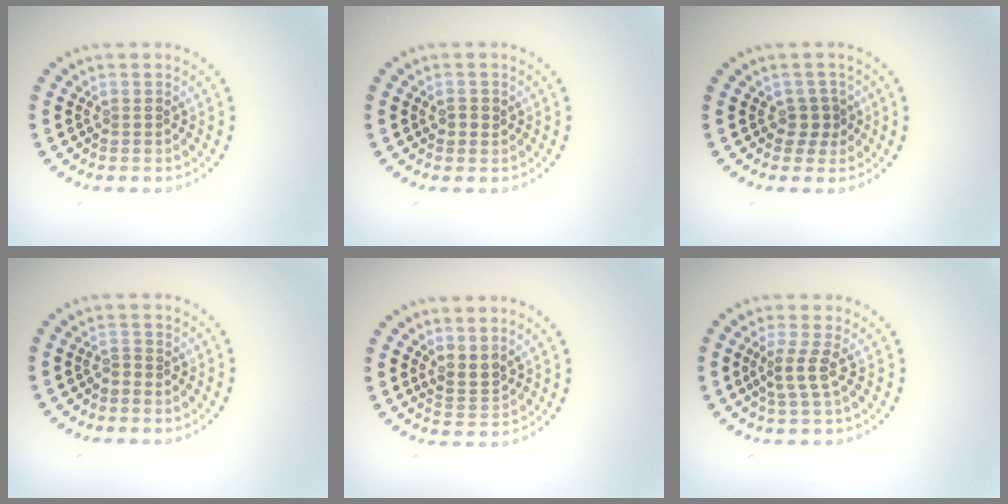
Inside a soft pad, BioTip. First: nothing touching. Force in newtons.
{"total": 1.1, "press": 1.1, "slide": 0.4}
{"total": 1.8, "press": 1.4, "slide": 1.1}
{"total": 0.5, "press": 0.2, "slide": 0.5}
{"total": 2.0, "press": 1.5, "slide": 1.4}
{"total": 2.1, "press": 1.6, "slide": 1.4}